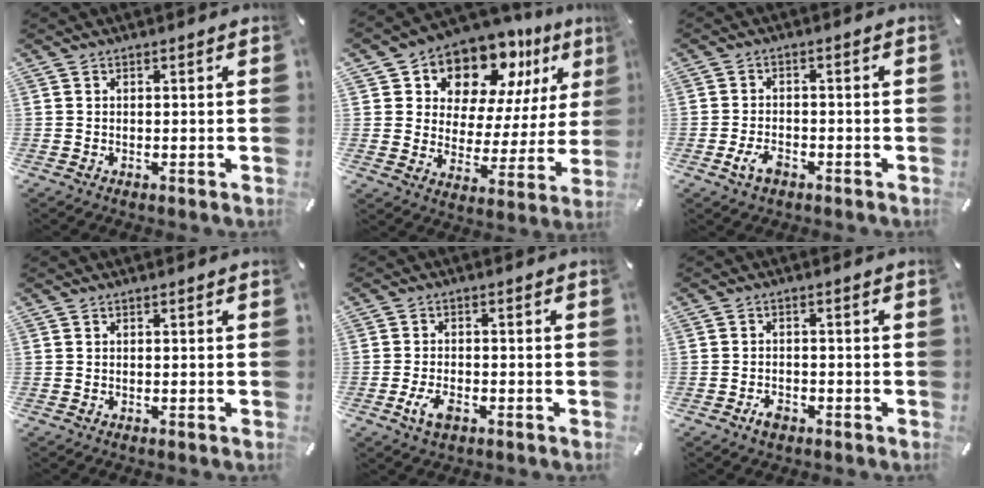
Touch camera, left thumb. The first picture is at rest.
{"total": 13.2, "force": [10.8, 7.0, 2.7], "torque": [-0.050, -0.107, 0.190]}
{"total": 4.4, "force": [-2.1, 2.6, 2.8], "torque": [-0.067, 0.003, -0.042]}
{"total": 0.0}
{"total": 4.6, "force": [-2.1, 2.5, 3.2], "torque": [-0.072, 0.004, -0.039]}
{"total": 2.9, "force": [-1.8, 1.9, 1.4], "torque": [-0.033, 0.005, -0.035]}